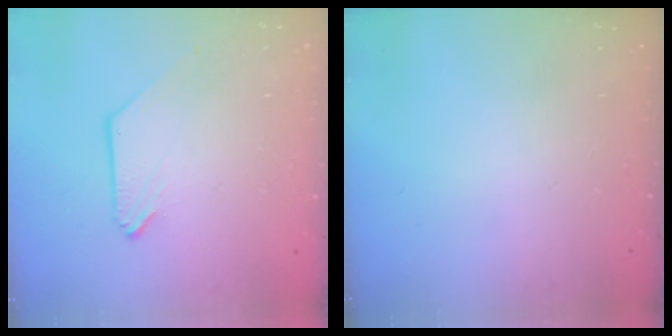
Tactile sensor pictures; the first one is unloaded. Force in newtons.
{"total": 0.0}